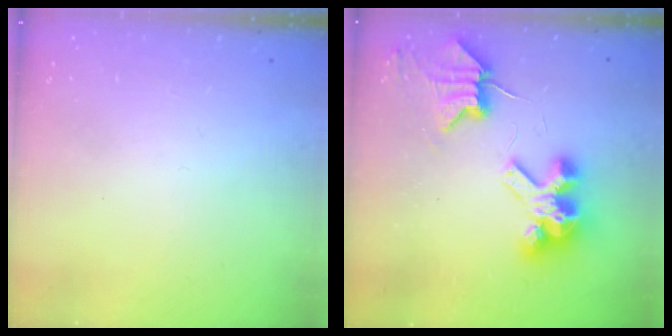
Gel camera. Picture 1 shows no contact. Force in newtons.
{"total": 9.4, "press": 9.3, "slide": 1.2}